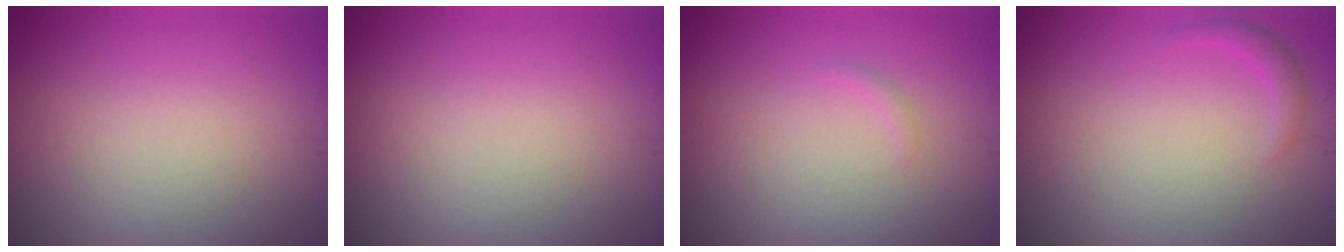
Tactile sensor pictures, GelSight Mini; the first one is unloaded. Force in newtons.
{"total": 0.0}
{"total": 0.5, "press": 0.5, "slide": 0.1}
{"total": 1.2, "press": 1.2, "slide": 0.1}